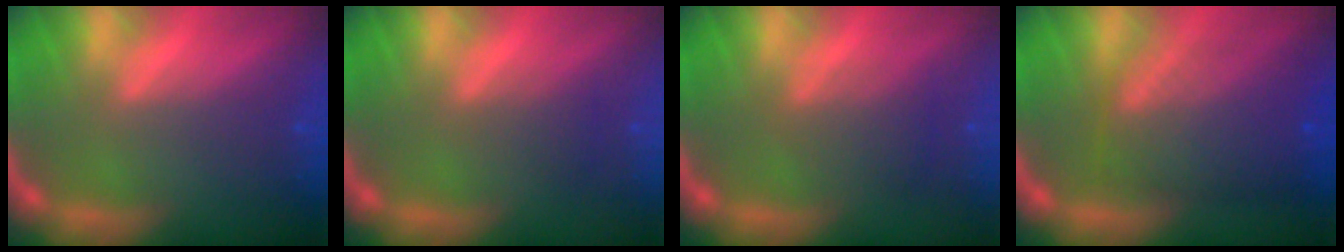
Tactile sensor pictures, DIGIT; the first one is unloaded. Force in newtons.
{"total": 1.5}
{"total": 2.5}
{"total": 7.5}